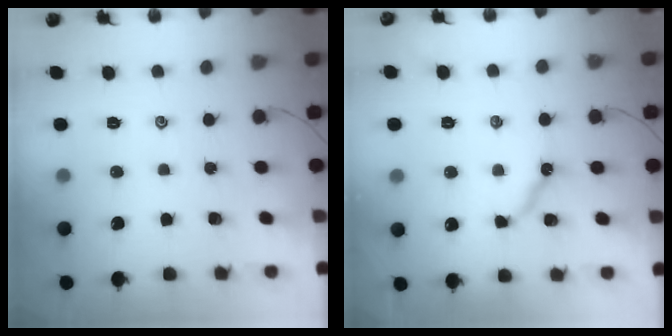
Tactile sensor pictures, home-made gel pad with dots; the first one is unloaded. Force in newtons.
{"total": 8.7, "press": 8.7, "slide": 1.0}